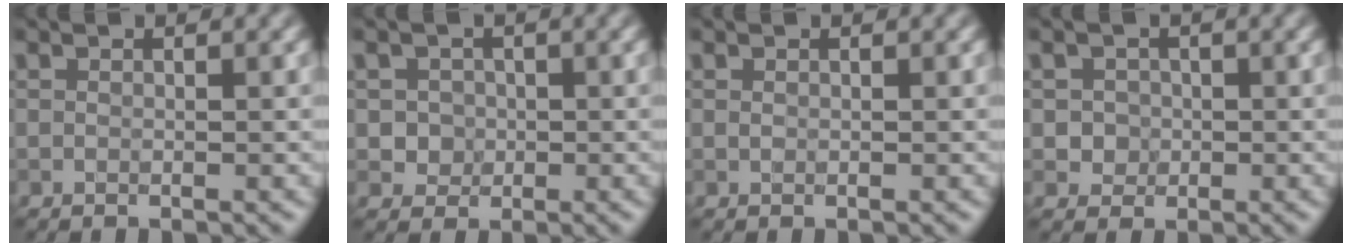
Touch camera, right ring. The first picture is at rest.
{"total": 2.2, "force": [0.3, 2.1, 0.7], "torque": [0.000, 0.002, 0.013]}
{"total": 0.0}
{"total": 1.8, "force": [0.1, 1.7, 0.5], "torque": [0.005, 0.000, 0.012]}